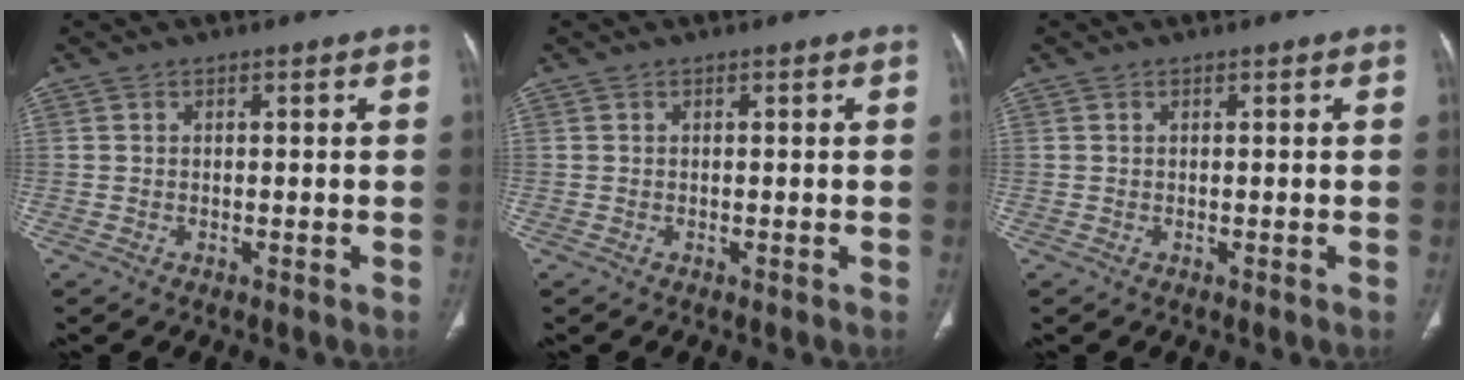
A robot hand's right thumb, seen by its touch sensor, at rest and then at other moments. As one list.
[{"total": 0.0}, {"total": 0.0}]